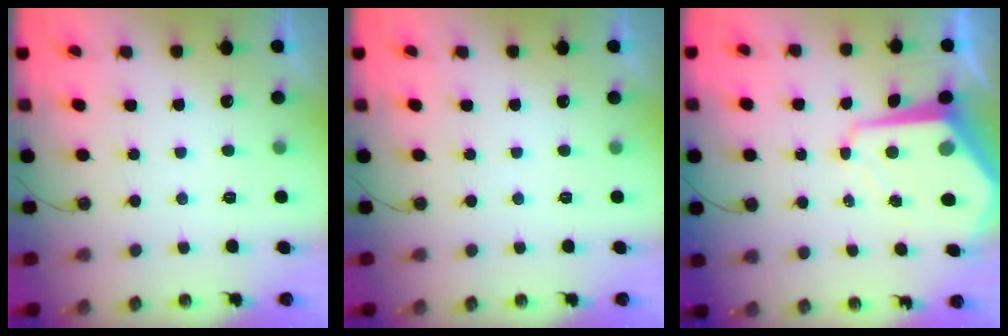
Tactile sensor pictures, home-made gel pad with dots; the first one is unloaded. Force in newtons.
{"total": 0.0}
{"total": 10.2, "press": 10.2, "slide": 0.8}